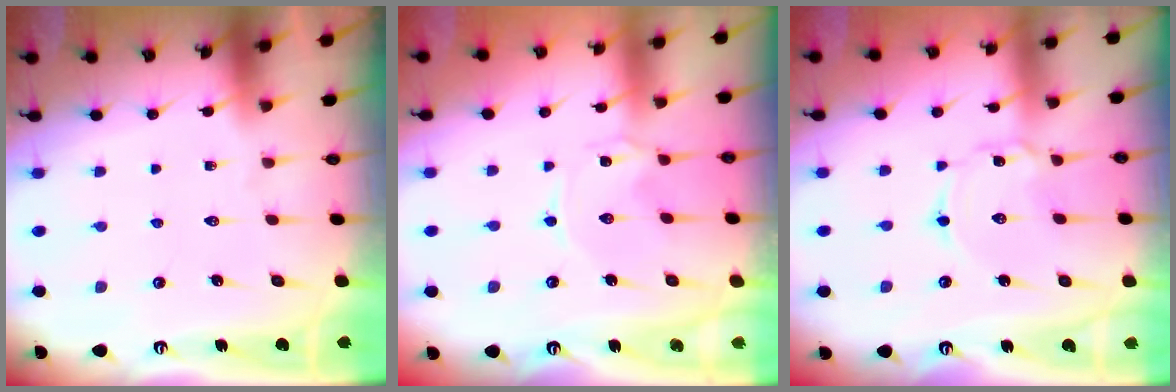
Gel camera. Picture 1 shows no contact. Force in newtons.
{"total": 0.0}
{"total": 2.0, "press": 2.0, "slide": 0.2}